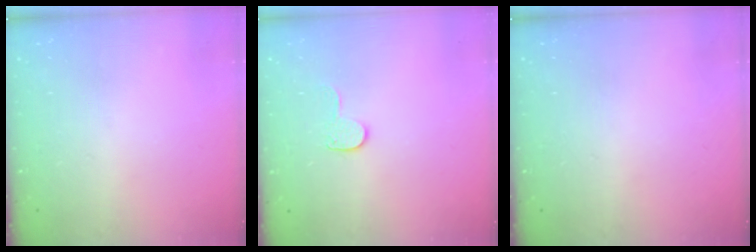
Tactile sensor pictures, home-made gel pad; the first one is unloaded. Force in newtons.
{"total": 6.8, "press": 6.8, "slide": 0.3}
{"total": 0.0}